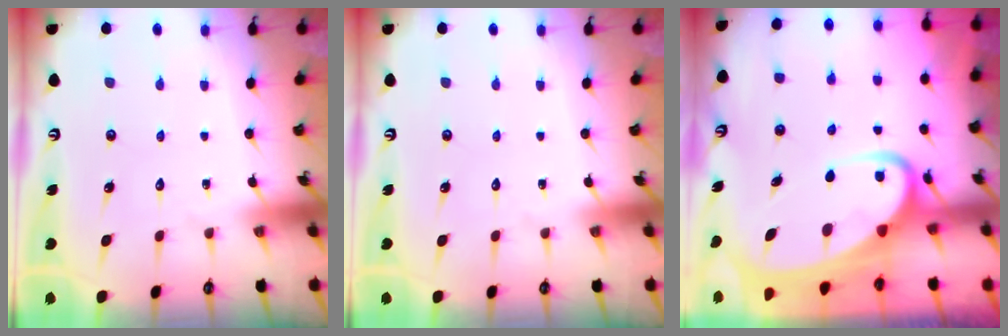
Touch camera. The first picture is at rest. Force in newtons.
{"total": 0.0}
{"total": 8.4, "press": 8.4, "slide": 1.0}